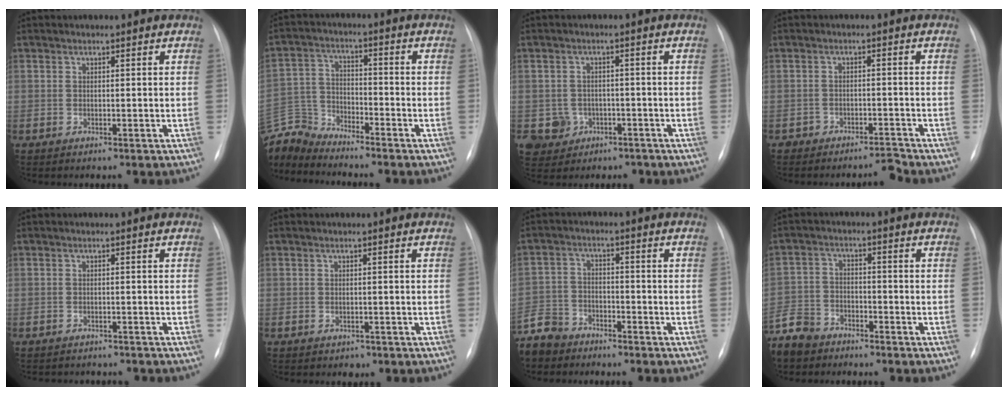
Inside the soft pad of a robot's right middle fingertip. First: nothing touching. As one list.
[{"total": 9.0, "force": [-9.0, 0.4, 0.2], "torque": [-0.015, 0.011, -0.179]}, {"total": 5.1, "force": [-2.0, 4.7, 0.2], "torque": [-0.004, 0.013, -0.025]}, {"total": 2.4, "force": [-2.3, 0.0, -0.5], "torque": [0.018, -0.005, -0.037]}, {"total": 4.6, "force": [-4.3, 1.4, 0.5], "torque": [-0.001, 0.000, -0.052]}, {"total": 1.1, "force": [-0.8, 0.7, 0.0], "torque": [-0.004, 0.002, -0.010]}, {"total": 9.1, "force": [-8.2, 3.9, 0.5], "torque": [-0.025, 0.002, -0.160]}, {"total": 9.3, "force": [-7.7, 4.8, 1.9], "torque": [-0.056, -0.004, -0.144]}]